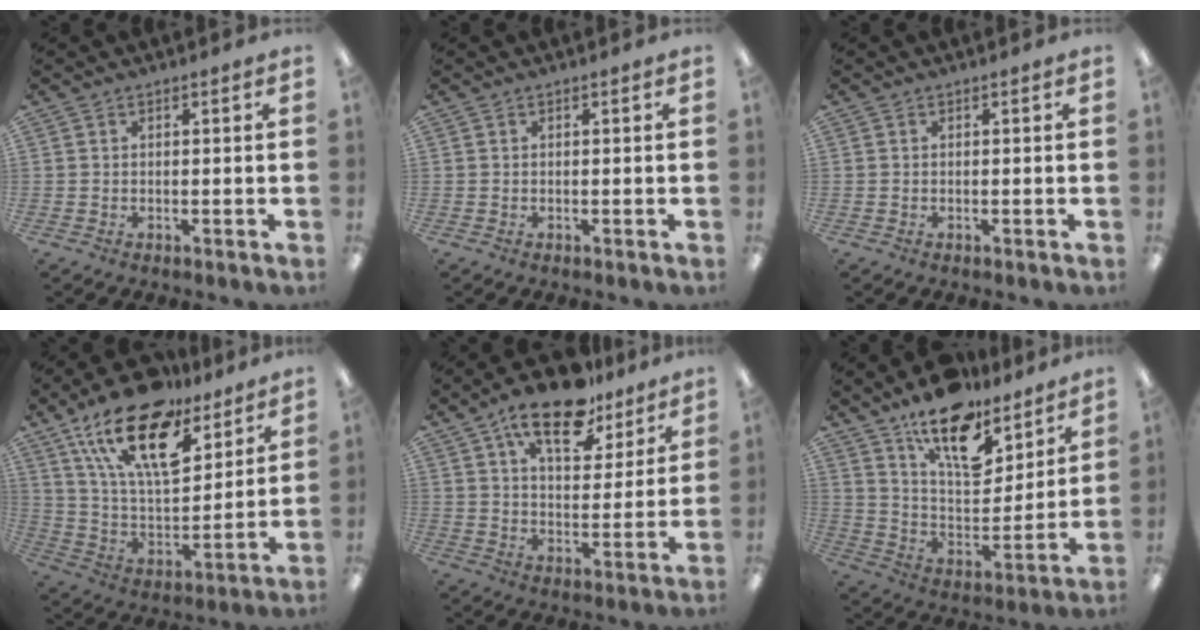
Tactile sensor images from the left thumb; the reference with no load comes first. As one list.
[{"total": 0.0}, {"total": 0.0}, {"total": 21.9, "force": [14.5, 9.4, 13.4], "torque": [-0.248, -0.078, 0.255]}, {"total": 17.5, "force": [12.1, 7.6, 10.1], "torque": [-0.165, -0.056, 0.207]}, {"total": 16.7, "force": [12.2, 7.4, 8.7], "torque": [-0.141, -0.078, 0.214]}]